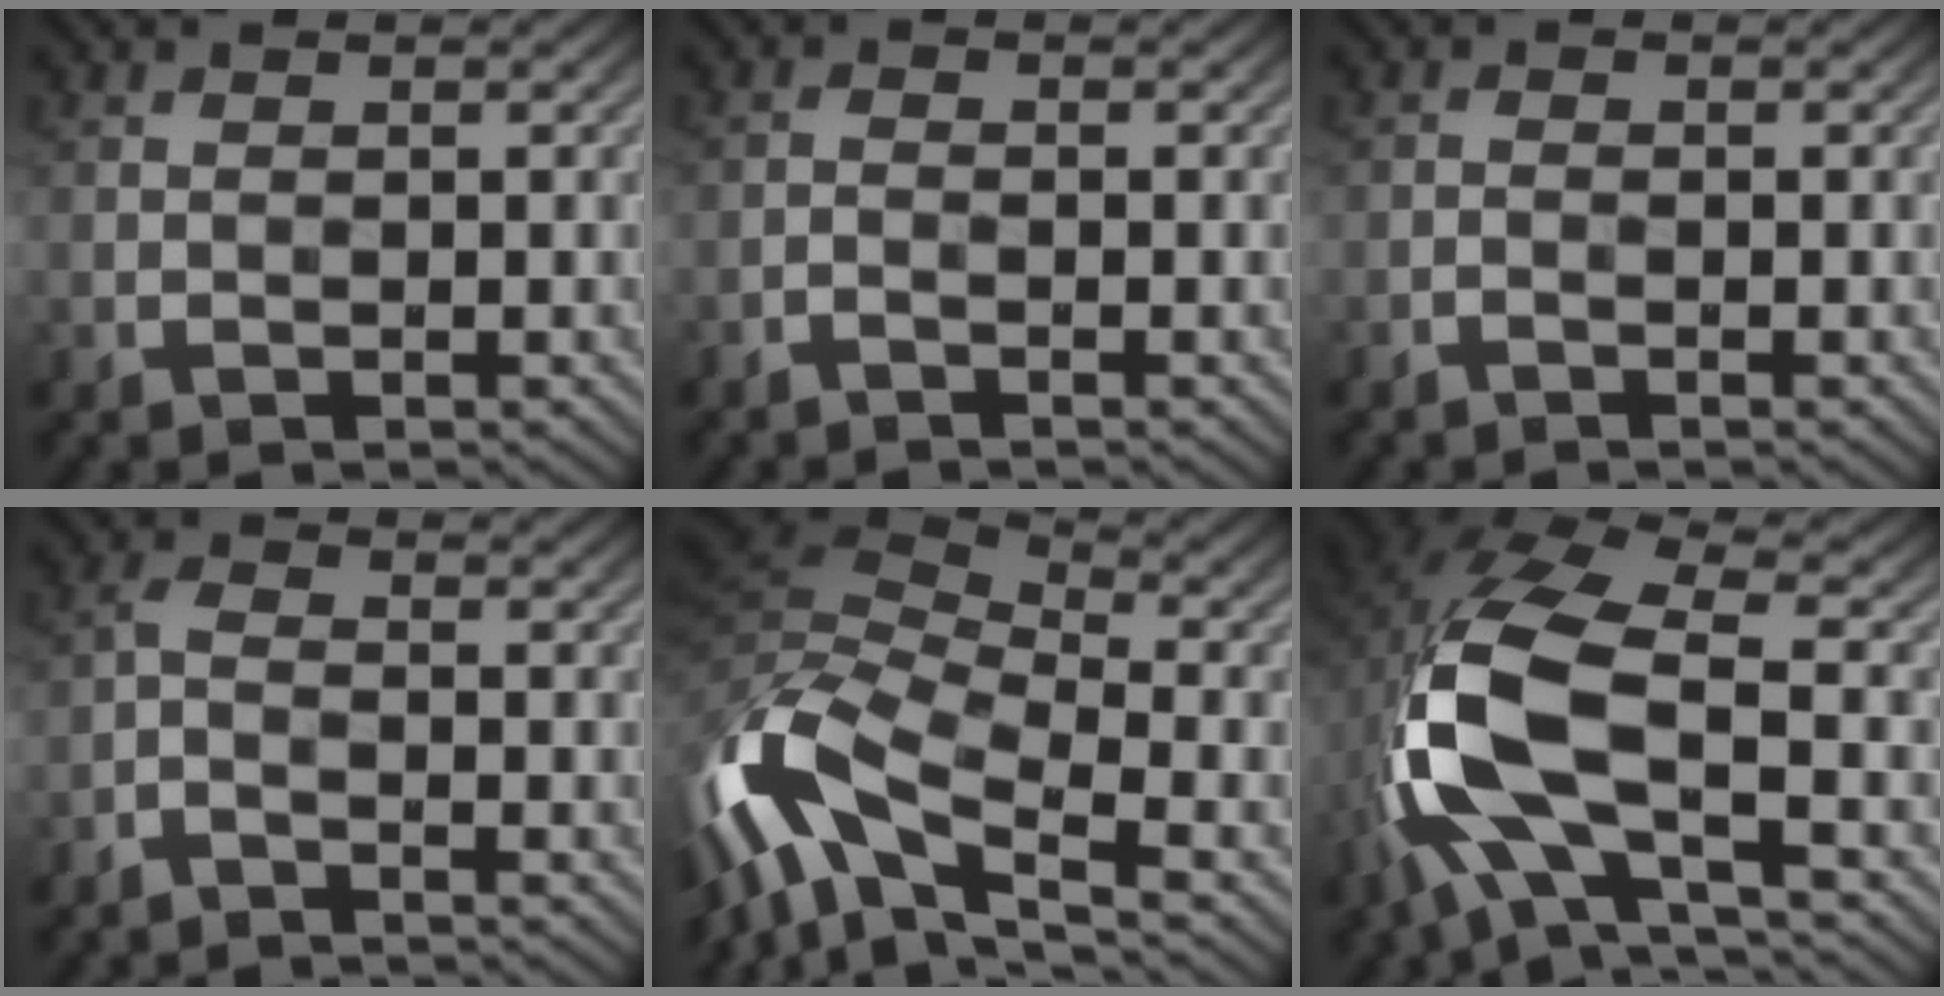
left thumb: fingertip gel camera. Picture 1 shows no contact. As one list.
[{"total": 1.1, "force": [-0.9, 0.1, 0.5], "torque": [-0.011, 0.002, -0.022]}, {"total": 0.7, "force": [-0.6, 0.0, 0.4], "torque": [-0.006, 0.001, -0.015]}, {"total": 1.9, "force": [-1.4, 0.3, 1.2], "torque": [-0.031, 0.001, -0.038]}, {"total": 14.1, "force": [-5.8, 6.2, 11.3], "torque": [-0.268, -0.006, -0.118]}, {"total": 14.6, "force": [-3.8, 6.2, 12.6], "torque": [-0.298, -0.005, -0.083]}]